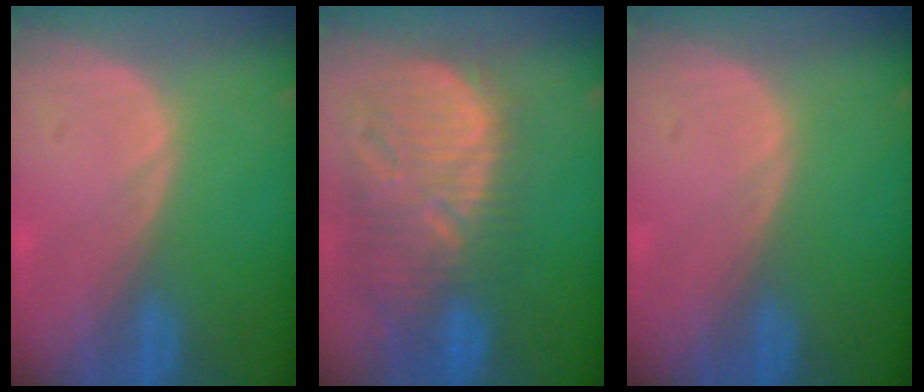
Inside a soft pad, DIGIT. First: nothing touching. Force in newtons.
{"total": 12.8, "press": 11.3, "slide": 6.0}
{"total": 0.0}